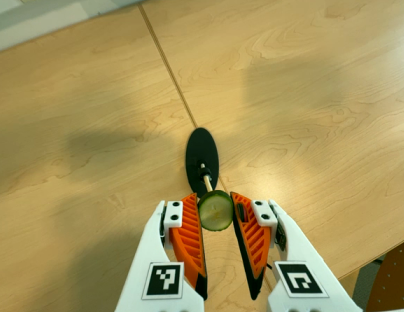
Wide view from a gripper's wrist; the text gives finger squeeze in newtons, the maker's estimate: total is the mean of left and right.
{"total": 8.4, "left": 8.4, "right": 8.4}